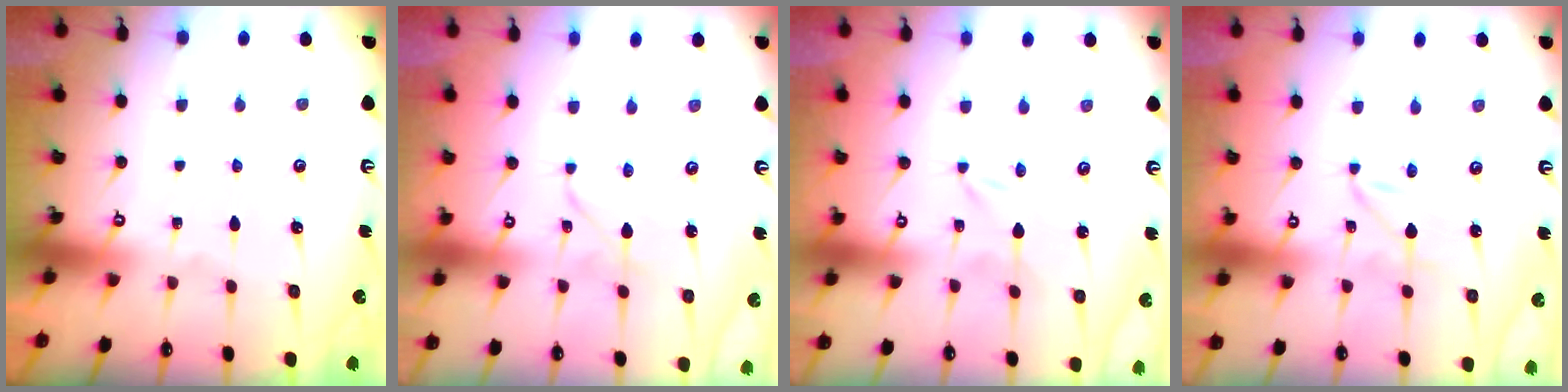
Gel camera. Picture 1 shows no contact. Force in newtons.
{"total": 2.4, "press": 2.4, "slide": 0.2}
{"total": 0.0}
{"total": 1.6, "press": 1.6, "slide": 0.1}